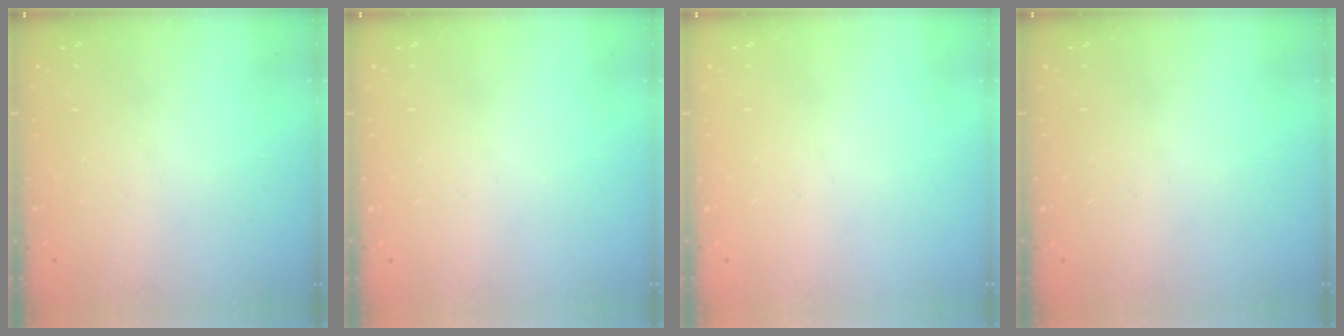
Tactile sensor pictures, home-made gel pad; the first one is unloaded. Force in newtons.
{"total": 0.0}
{"total": 0.0}
{"total": 0.0}